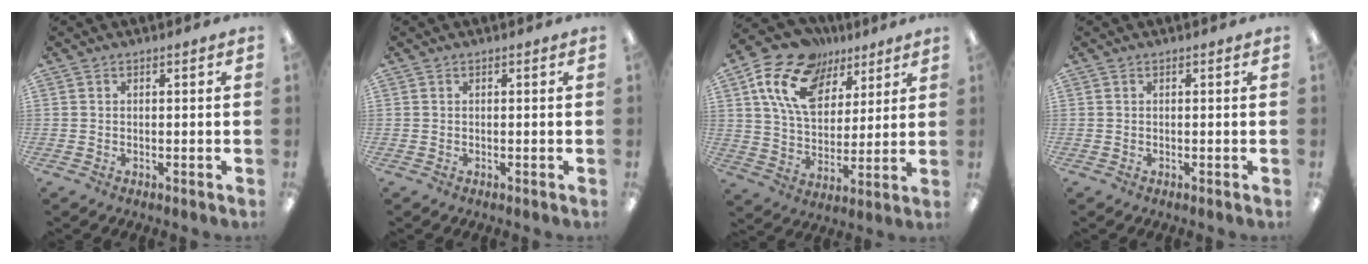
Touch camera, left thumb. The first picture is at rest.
{"total": 0.0}
{"total": 17.5, "force": [9.7, 11.4, 9.0], "torque": [-0.170, -0.030, 0.182]}
{"total": 0.0}